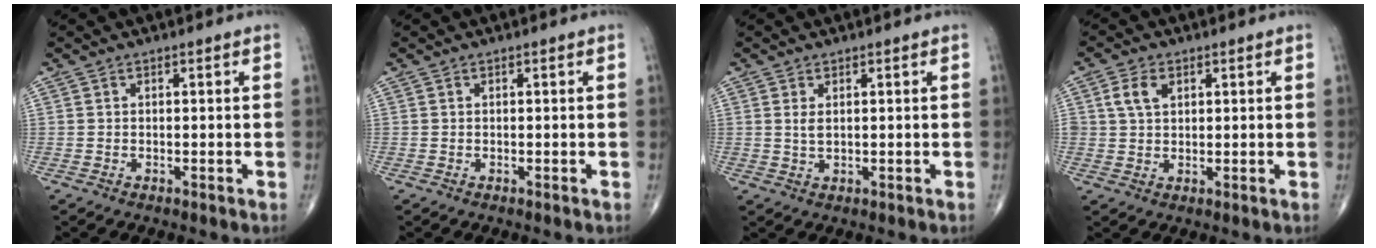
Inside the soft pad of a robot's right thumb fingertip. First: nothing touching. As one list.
[{"total": 0.0}, {"total": 1.8, "force": [0.6, 0.8, 1.5], "torque": [-0.028, -0.004, 0.015]}, {"total": 4.4, "force": [1.7, 2.9, 2.9], "torque": [-0.049, 0.001, 0.032]}]